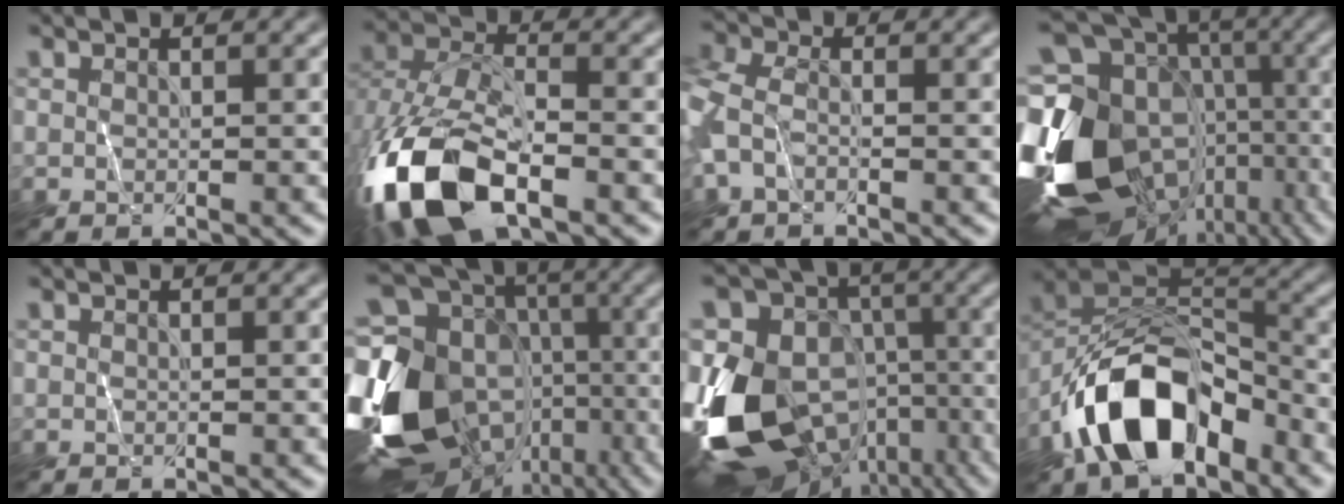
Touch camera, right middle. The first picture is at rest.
{"total": 13.0, "force": [-5.8, 6.8, 9.5], "torque": [-0.219, -0.027, -0.106]}
{"total": 4.0, "force": [-1.1, 2.5, 2.9], "torque": [-0.082, 0.004, -0.037]}
{"total": 21.5, "force": [-6.4, 16.5, 12.1], "torque": [-0.233, -0.014, -0.105]}
{"total": 0.0}
{"total": 21.0, "force": [-5.7, 16.4, 11.9], "torque": [-0.245, -0.009, -0.089]}
{"total": 18.4, "force": [-4.3, 13.7, 11.5], "torque": [-0.243, -0.008, -0.051]}
{"total": 10.8, "force": [-5.8, 5.7, 7.1], "torque": [-0.127, 0.010, -0.113]}